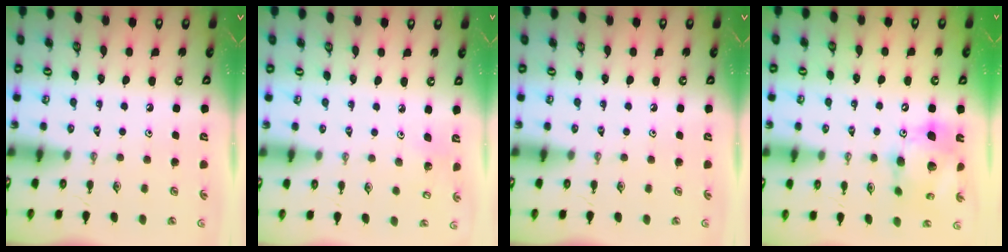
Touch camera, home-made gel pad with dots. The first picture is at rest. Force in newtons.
{"total": 2.9, "press": 2.8, "slide": 1.0}
{"total": 0.0}
{"total": 16.0, "press": 15.9, "slide": 2.0}